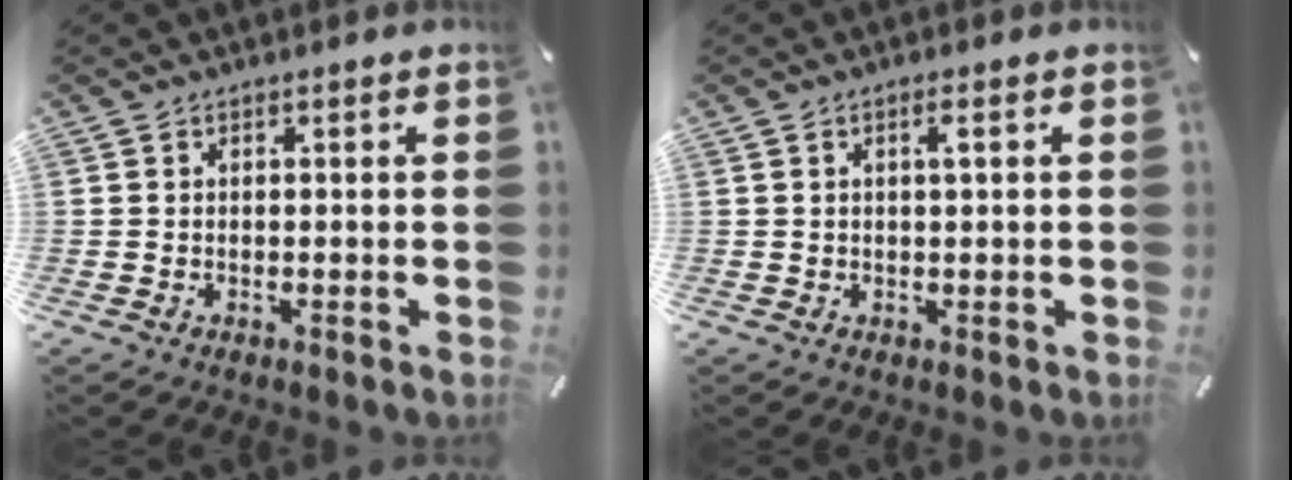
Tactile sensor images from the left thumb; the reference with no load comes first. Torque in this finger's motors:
{"motor_torque": [-0.10, -0.28, 0.16, 0.16, 0.00]}